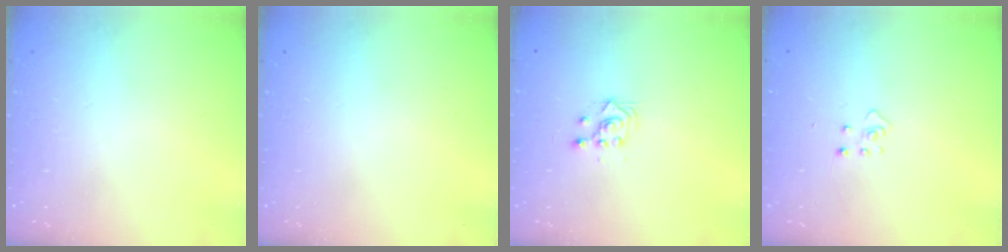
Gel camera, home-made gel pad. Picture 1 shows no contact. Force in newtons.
{"total": 0.0}
{"total": 3.2, "press": 3.1, "slide": 0.9}
{"total": 3.7, "press": 3.6, "slide": 0.3}